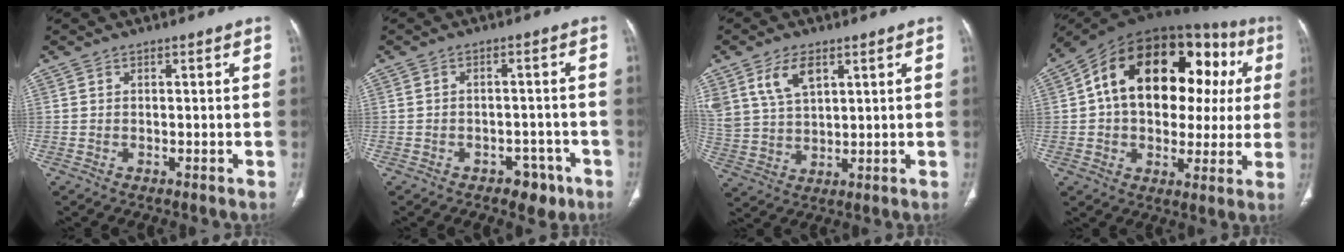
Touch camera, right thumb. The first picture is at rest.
{"total": 5.0, "force": [-3.0, 3.2, 2.4], "torque": [-0.009, 0.022, -0.036]}
{"total": 9.3, "force": [4.7, 5.3, 6.0], "torque": [-0.113, -0.013, 0.103]}
{"total": 27.8, "force": [5.5, 17.0, 21.3], "torque": [-0.295, 0.056, 0.083]}